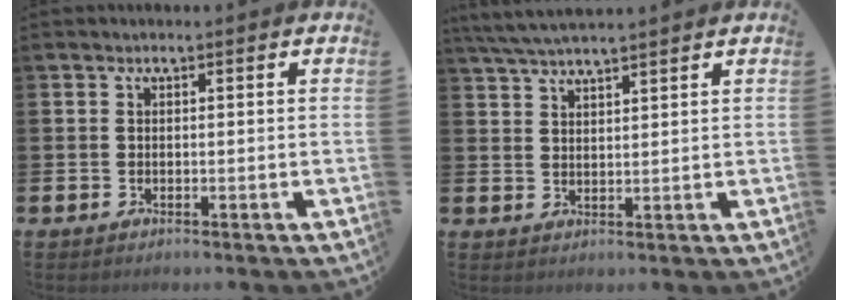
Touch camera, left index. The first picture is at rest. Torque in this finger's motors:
{"motor_torque": [0.16, -0.37, 0.74, 0.21]}